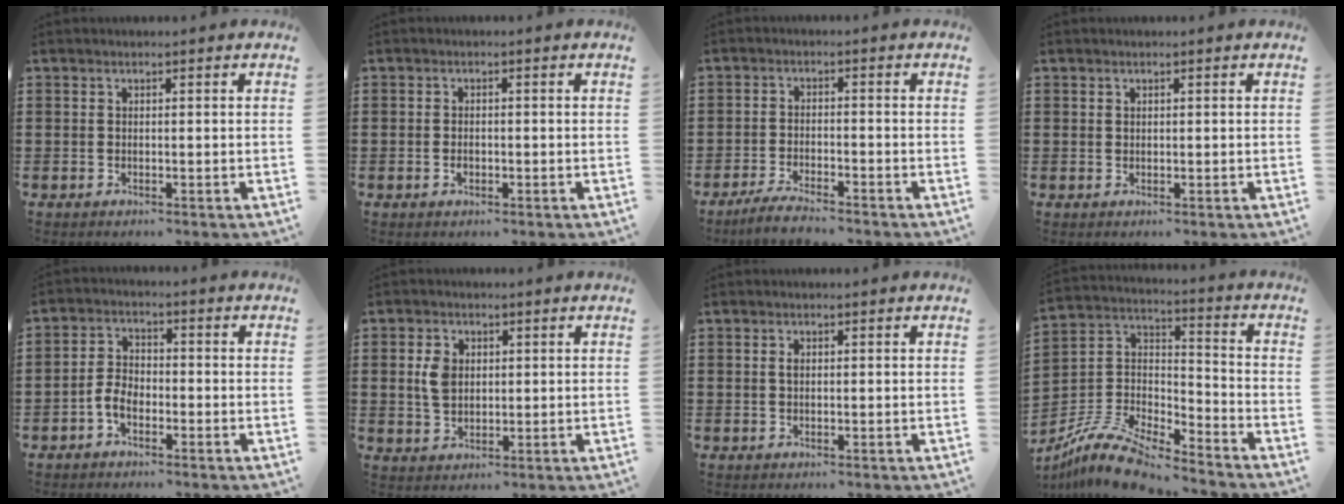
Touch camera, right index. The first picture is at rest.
{"total": 1.2, "force": [-0.5, 0.8, 0.8], "torque": [-0.017, 0.000, -0.008]}
{"total": 3.3, "force": [-3.2, 0.0, 1.0], "torque": [-0.018, 0.004, -0.064]}
{"total": 0.6, "force": [0.3, 0.4, 0.1], "torque": [-0.003, 0.003, 0.007]}
{"total": 3.6, "force": [-1.9, 2.1, 2.3], "torque": [-0.063, -0.002, -0.043]}
{"total": 4.3, "force": [0.7, 3.1, 2.9], "torque": [-0.073, 0.009, 0.010]}
{"total": 1.0, "force": [0.2, 0.5, 0.9], "torque": [-0.018, 0.003, 0.002]}
{"total": 10.8, "force": [-9.8, 2.3, 4.0], "torque": [-0.088, 0.022, -0.196]}